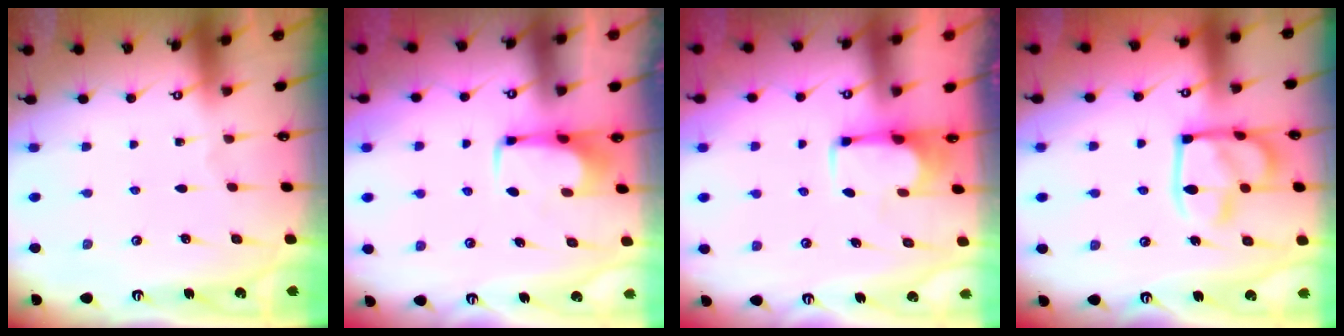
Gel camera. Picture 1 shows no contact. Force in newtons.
{"total": 1.7, "press": 1.6, "slide": 0.5}
{"total": 1.7, "press": 1.5, "slide": 0.9}
{"total": 14.9, "press": 14.8, "slide": 1.6}